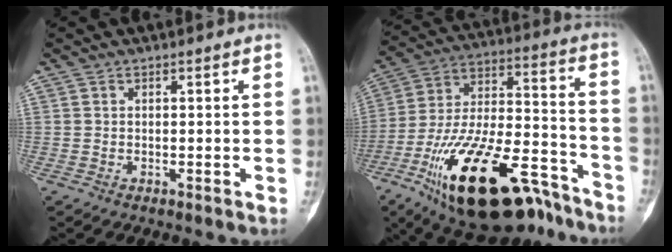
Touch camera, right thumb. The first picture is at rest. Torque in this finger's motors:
{"motor_torque": [3.15, 1.33, 1.69, -1.09, 0.57]}